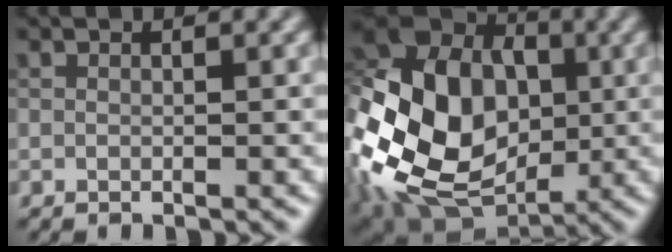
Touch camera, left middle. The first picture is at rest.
{"total": 16.6, "force": [-1.3, 12.3, 11.0], "torque": [-0.212, 0.005, -0.020]}